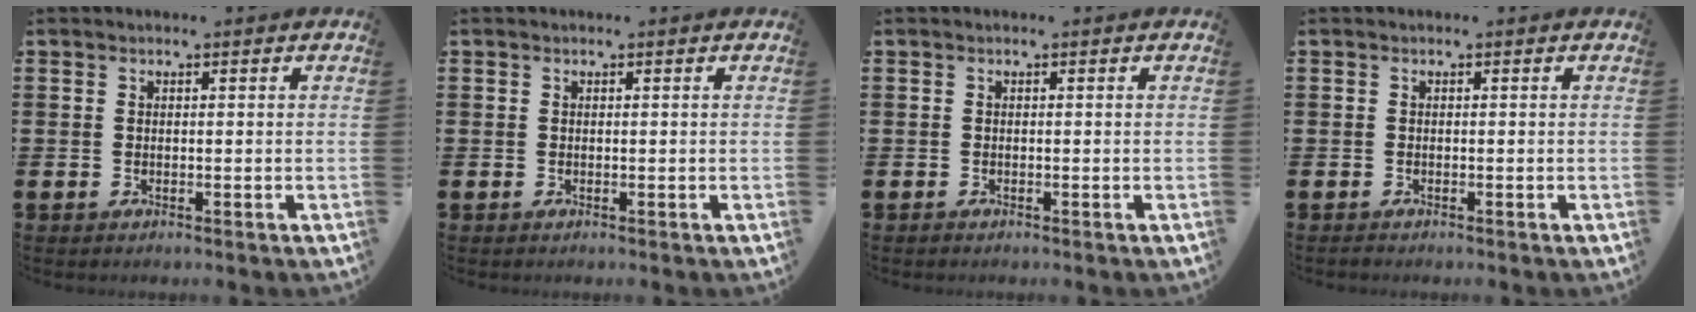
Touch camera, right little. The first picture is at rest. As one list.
[{"total": 0.0}, {"total": 0.0}, {"total": 0.0}]